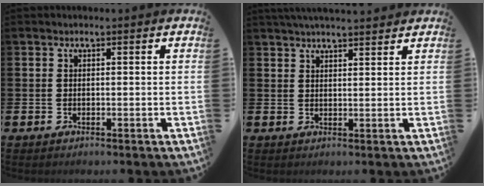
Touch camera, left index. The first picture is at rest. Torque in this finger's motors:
{"motor_torque": [0.57, -1.56, 0.65, 0.20]}